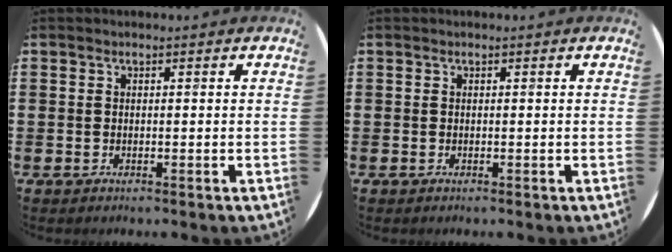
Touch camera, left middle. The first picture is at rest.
{"total": 0.0}